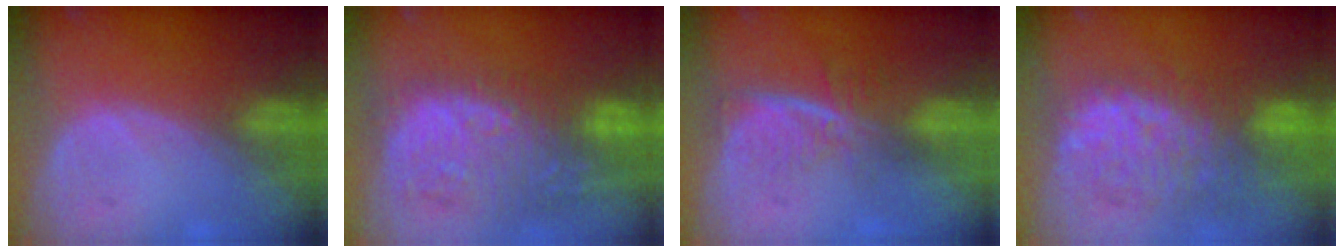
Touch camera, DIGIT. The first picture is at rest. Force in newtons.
{"total": 11.8, "press": 11.1, "slide": 4.0}
{"total": 5.9, "press": 5.0, "slide": 3.1}
{"total": 10.2, "press": 9.7, "slide": 3.2}